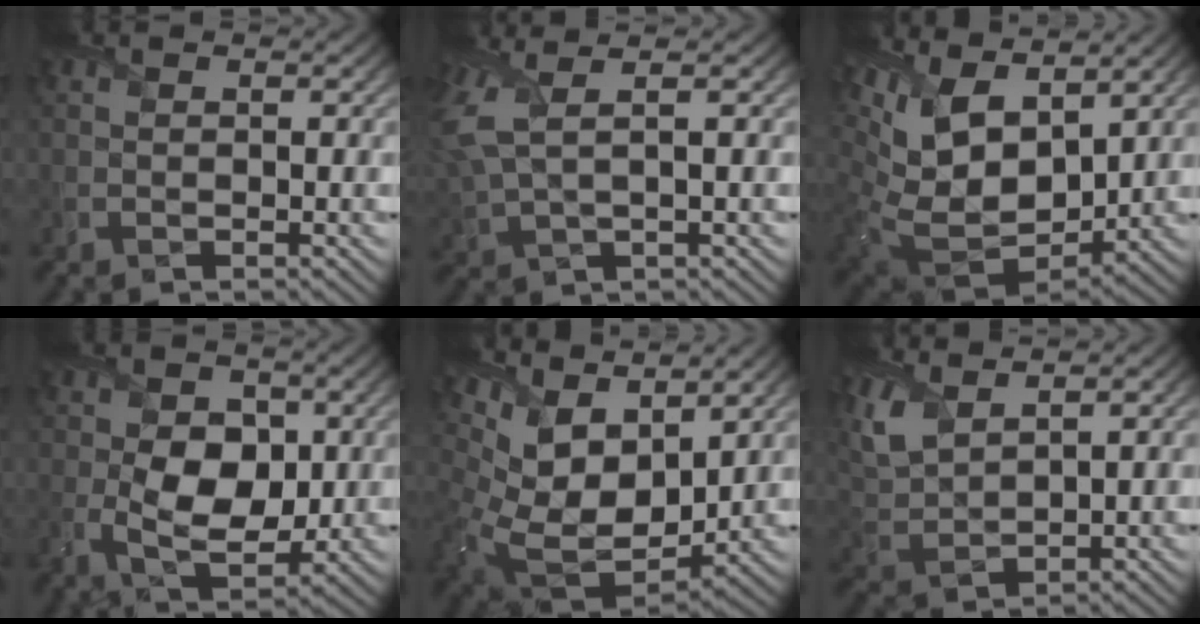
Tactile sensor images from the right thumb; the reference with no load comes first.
{"total": 6.8, "force": [2.7, 2.5, 5.7], "torque": [-0.168, 0.010, 0.057]}
{"total": 17.1, "force": [5.7, 10.1, 12.6], "torque": [-0.277, 0.008, 0.122]}
{"total": 8.8, "force": [-0.7, 5.7, 6.6], "torque": [-0.126, -0.012, -0.016]}
{"total": 15.1, "force": [6.0, 9.3, 10.3], "torque": [-0.233, -0.002, 0.127]}
{"total": 7.2, "force": [4.5, 3.2, 4.5], "torque": [-0.138, 0.011, 0.096]}